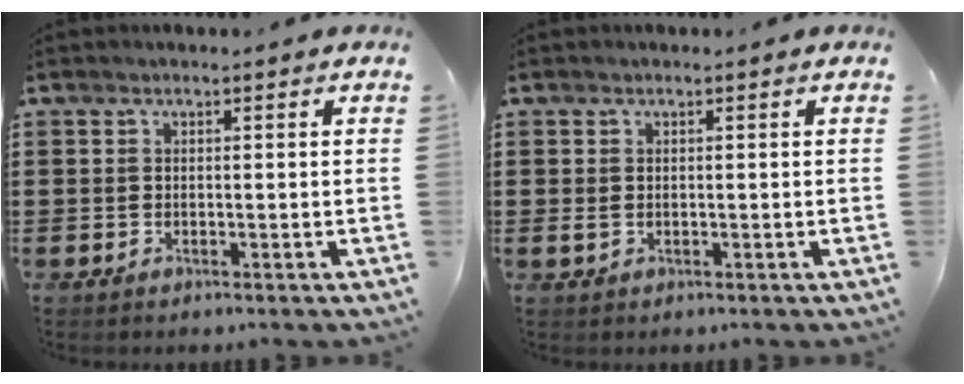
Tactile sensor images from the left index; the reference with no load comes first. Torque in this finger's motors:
{"motor_torque": [0.16, 0.20, 0.05, 0.03]}